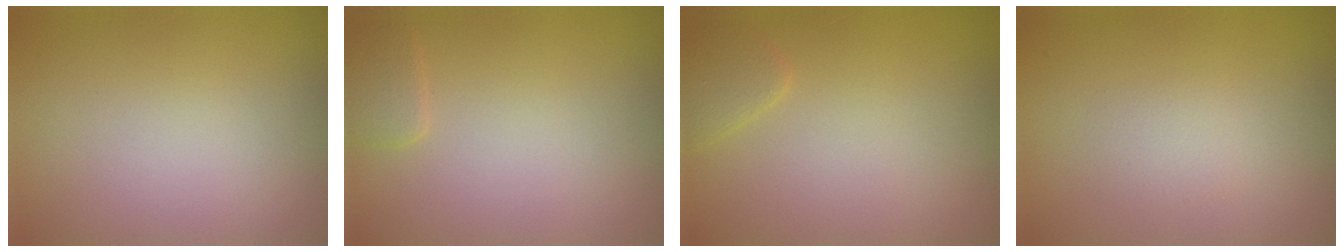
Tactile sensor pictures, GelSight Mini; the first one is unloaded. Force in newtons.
{"total": 1.2, "press": 1.2, "slide": 0.1}
{"total": 1.3, "press": 1.2, "slide": 0.1}
{"total": 1.1, "press": 1.1, "slide": 0.1}